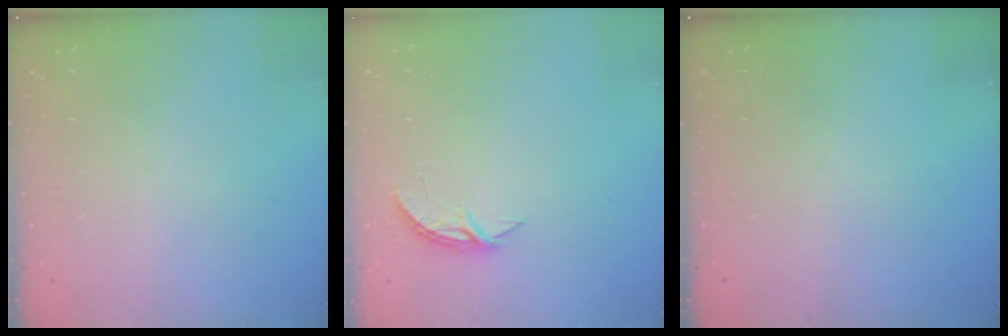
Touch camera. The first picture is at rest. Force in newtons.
{"total": 4.2, "press": 4.2, "slide": 0.3}
{"total": 0.0}